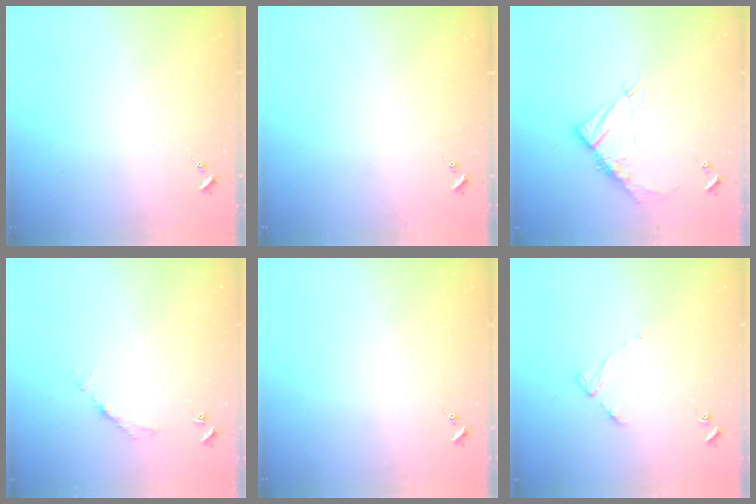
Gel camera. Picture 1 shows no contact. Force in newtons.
{"total": 0.0}
{"total": 10.7, "press": 10.7, "slide": 0.9}
{"total": 2.7, "press": 2.7, "slide": 0.4}
{"total": 0.0}
{"total": 3.3, "press": 3.3, "slide": 0.4}